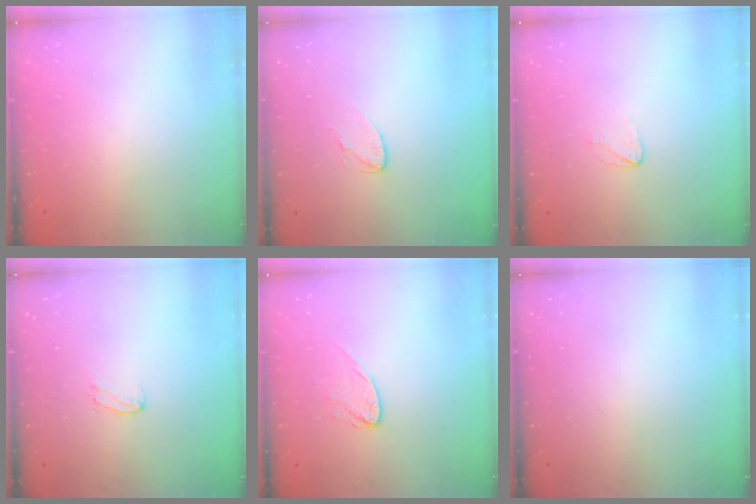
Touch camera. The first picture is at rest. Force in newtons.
{"total": 3.4, "press": 3.4, "slide": 0.3}
{"total": 3.6, "press": 3.6, "slide": 0.2}
{"total": 3.7, "press": 3.7, "slide": 0.3}
{"total": 6.4, "press": 6.4, "slide": 0.5}
{"total": 0.0}